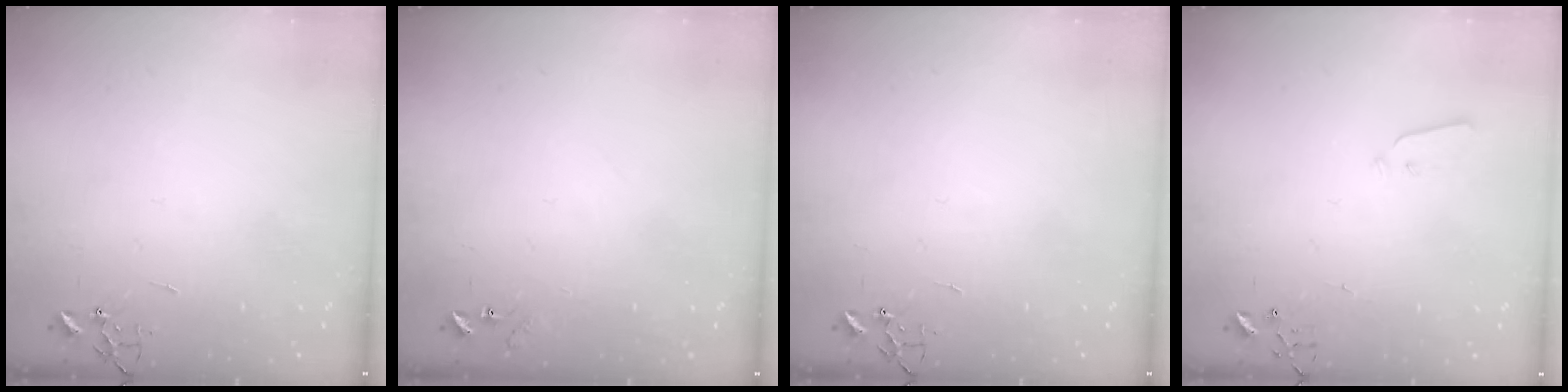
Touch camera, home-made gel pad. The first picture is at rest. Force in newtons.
{"total": 7.7, "press": 7.6, "slide": 0.6}
{"total": 0.0}
{"total": 3.0, "press": 3.0, "slide": 0.3}